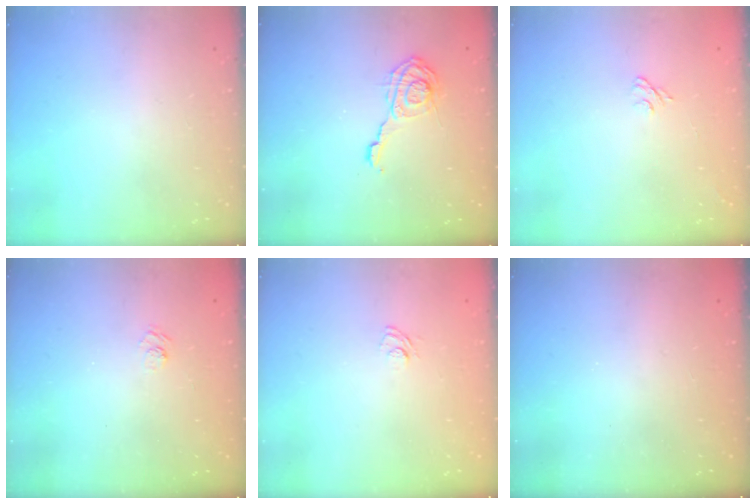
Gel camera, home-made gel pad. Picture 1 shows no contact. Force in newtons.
{"total": 9.0, "press": 8.9, "slide": 0.6}
{"total": 6.9, "press": 6.8, "slide": 1.1}
{"total": 2.3, "press": 1.8, "slide": 1.3}
{"total": 5.4, "press": 5.3, "slide": 1.2}
{"total": 2.5, "press": 2.3, "slide": 0.8}